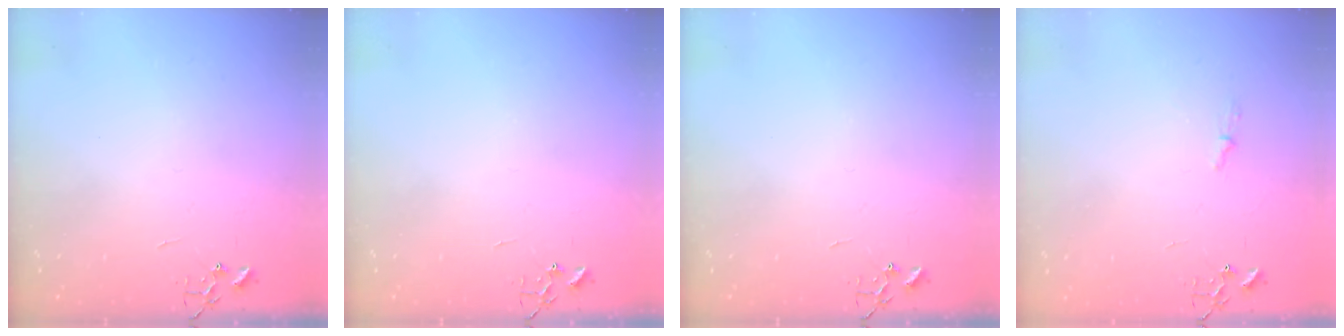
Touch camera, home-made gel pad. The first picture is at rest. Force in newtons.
{"total": 0.0}
{"total": 0.0}
{"total": 3.8, "press": 3.7, "slide": 0.5}